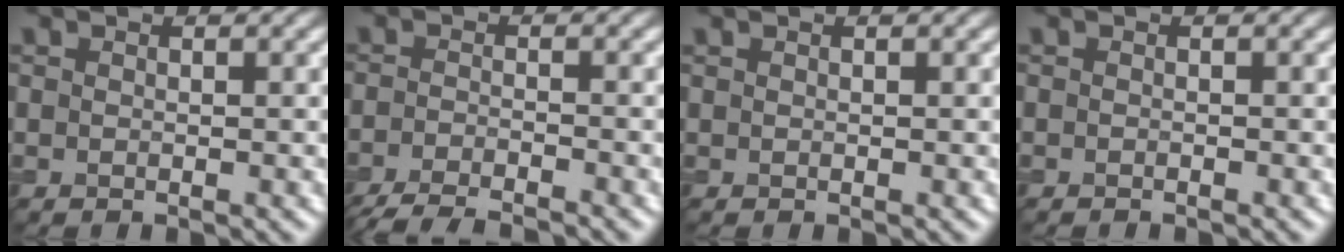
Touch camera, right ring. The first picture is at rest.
{"total": 5.5, "force": [-4.8, 0.9, 2.6], "torque": [-0.044, -0.018, -0.087]}
{"total": 0.0}
{"total": 0.6, "force": [-0.6, 0.1, 0.1], "torque": [-0.001, -0.004, -0.010]}